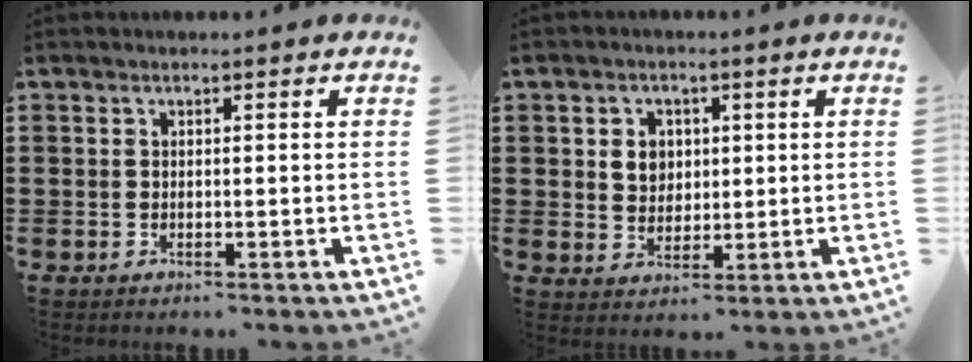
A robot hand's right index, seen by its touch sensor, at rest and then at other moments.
{"total": 3.9, "force": [0.9, 3.3, 1.7], "torque": [-0.038, 0.008, 0.012]}